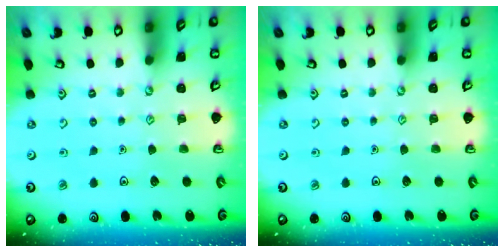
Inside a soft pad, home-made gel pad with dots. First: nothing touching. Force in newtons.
{"total": 0.0}